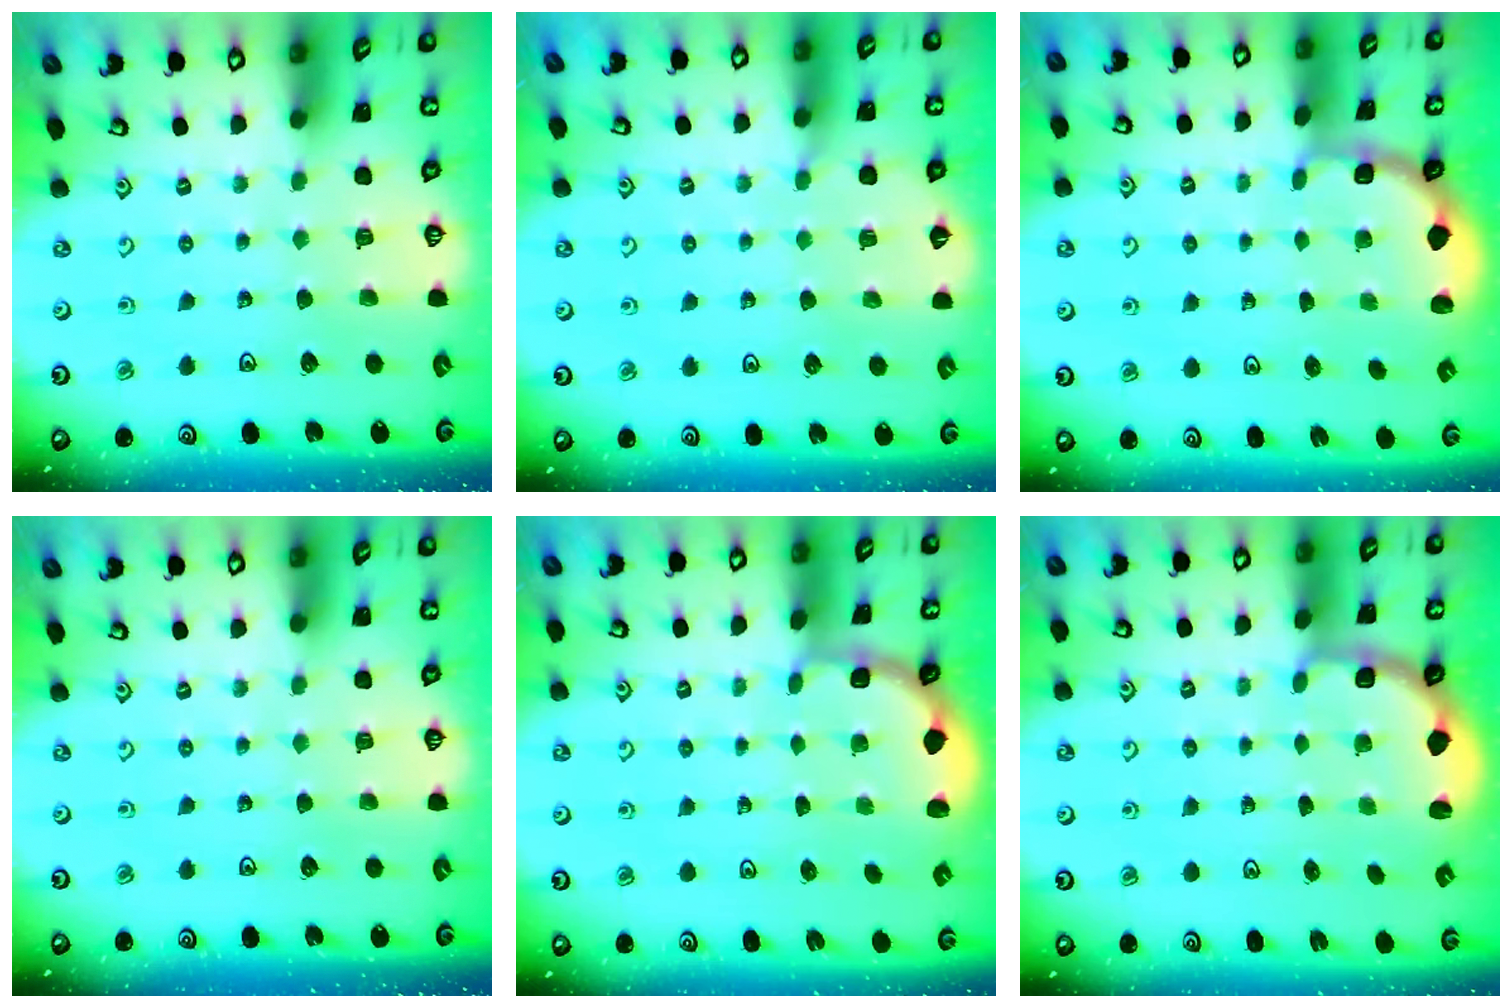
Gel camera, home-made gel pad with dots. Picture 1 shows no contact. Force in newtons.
{"total": 3.7, "press": 3.7, "slide": 0.5}
{"total": 1.8, "press": 1.7, "slide": 0.7}
{"total": 0.0}
{"total": 2.0, "press": 1.8, "slide": 0.7}
{"total": 3.0, "press": 2.2, "slide": 2.0}